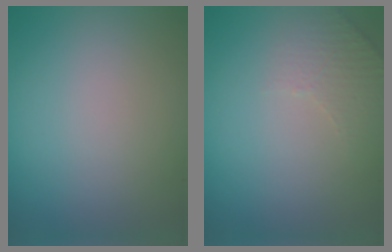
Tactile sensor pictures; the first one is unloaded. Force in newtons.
{"total": 2.1, "press": 2.0, "slide": 0.5}